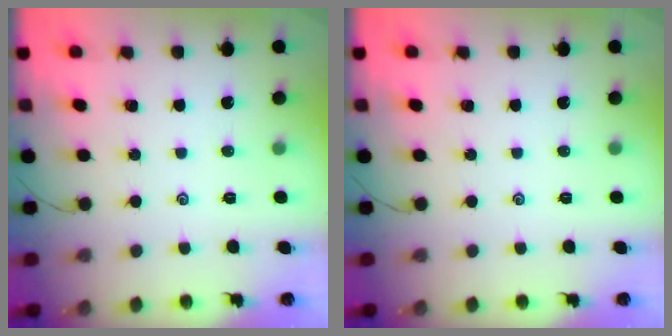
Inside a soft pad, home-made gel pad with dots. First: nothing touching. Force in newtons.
{"total": 0.0}